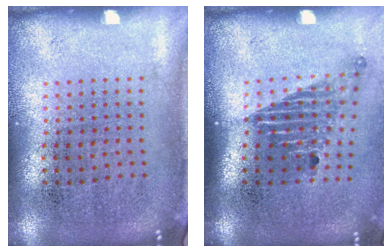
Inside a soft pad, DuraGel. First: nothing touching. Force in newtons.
{"total": 1.6, "press": 1.1, "slide": 1.2}